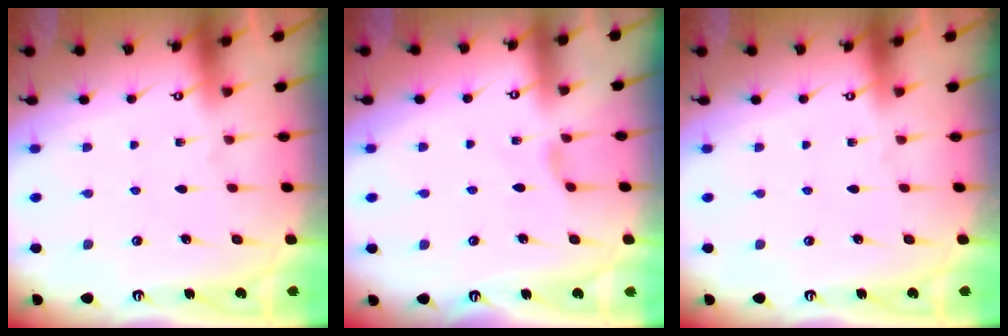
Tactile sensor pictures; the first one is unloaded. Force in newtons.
{"total": 2.3, "press": 2.2, "slide": 0.5}
{"total": 0.0}